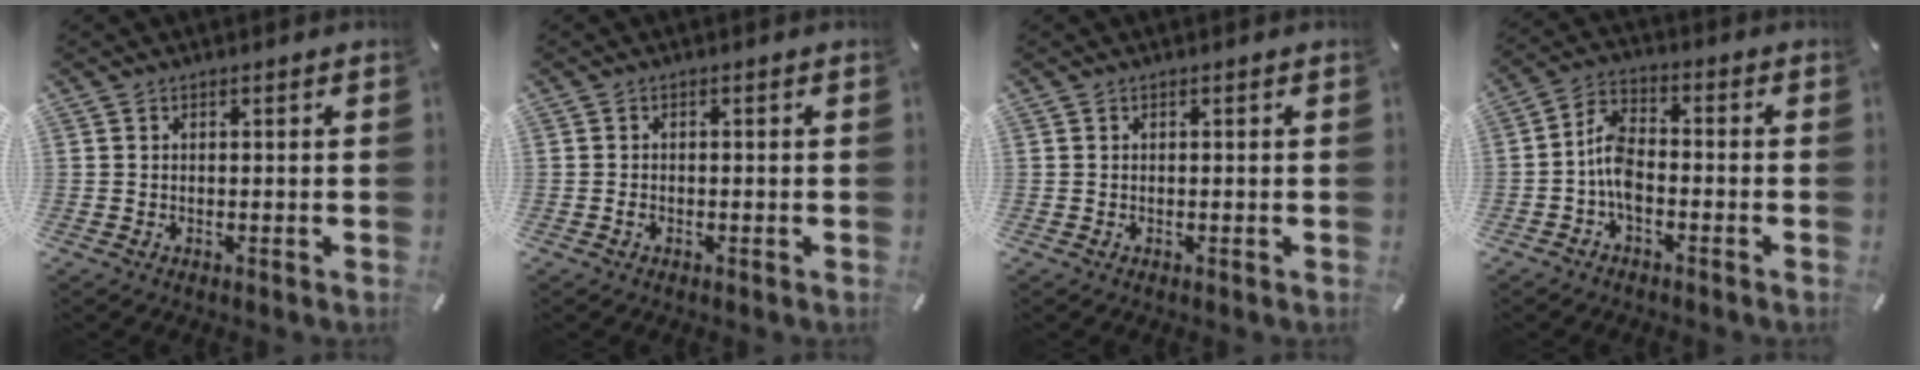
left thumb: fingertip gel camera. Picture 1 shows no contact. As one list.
[{"total": 0.9, "force": [-0.5, 0.5, 0.6], "torque": [-0.014, -0.001, -0.010]}, {"total": 0.0}, {"total": 6.9, "force": [-2.6, 3.9, 5.1], "torque": [-0.108, 0.013, -0.049]}]